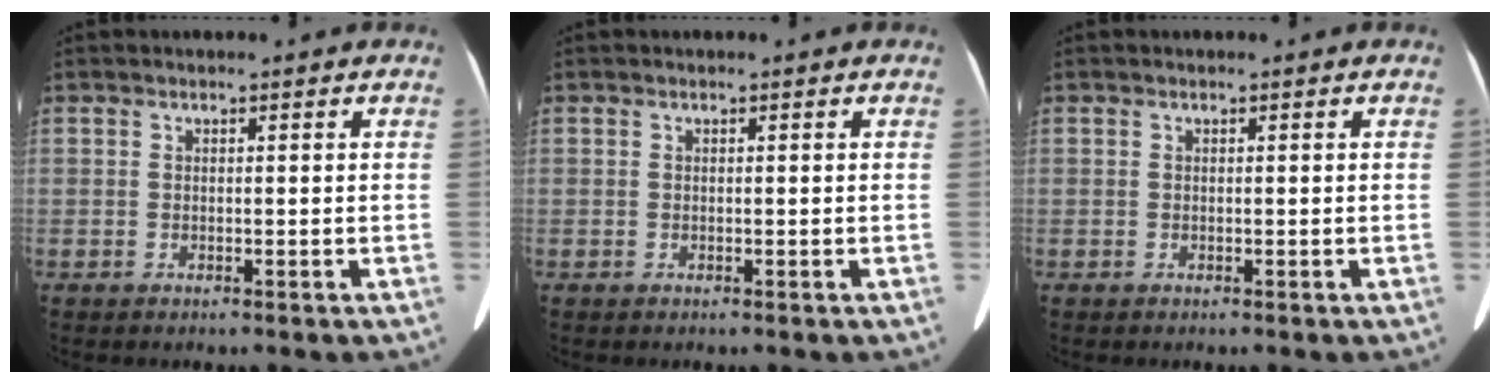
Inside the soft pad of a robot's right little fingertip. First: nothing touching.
{"total": 0.0}
{"total": 0.0}